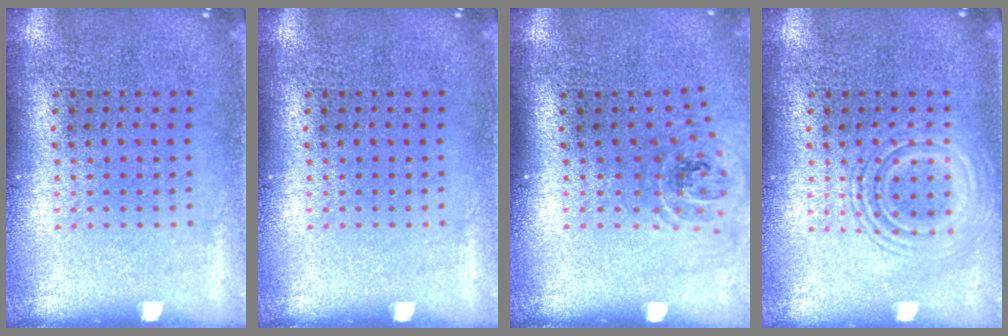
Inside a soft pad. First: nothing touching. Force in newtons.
{"total": 0.0}
{"total": 1.1, "press": 1.0, "slide": 0.2}
{"total": 2.8, "press": 2.7, "slide": 0.5}